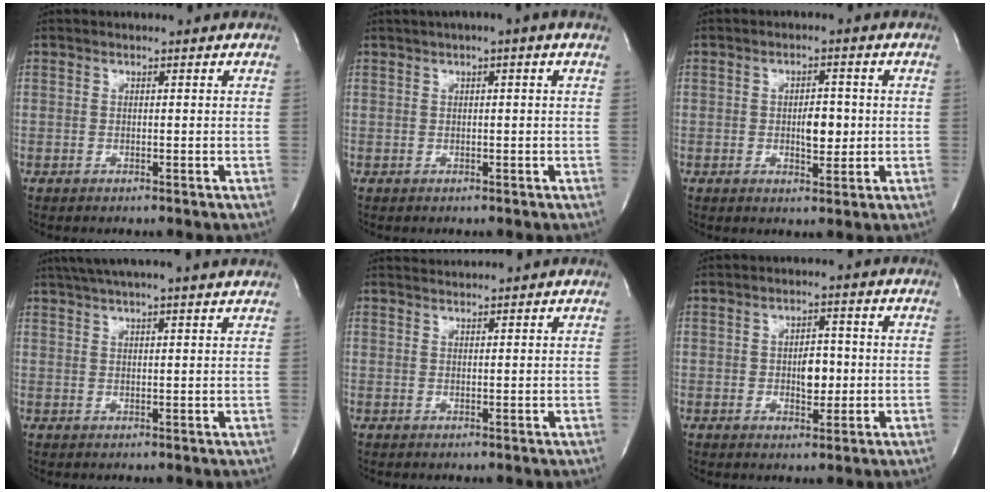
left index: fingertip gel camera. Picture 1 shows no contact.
{"total": 2.3, "force": [0.7, -0.1, 2.2], "torque": [-0.039, 0.008, 0.008]}
{"total": 4.2, "force": [-0.3, 2.0, 3.7], "torque": [-0.051, 0.001, 0.000]}
{"total": 11.4, "force": [9.7, -0.6, 5.8], "torque": [-0.101, 0.027, 0.123]}
{"total": 1.7, "force": [1.5, -0.7, -0.4], "torque": [-0.005, 0.001, 0.035]}
{"total": 4.3, "force": [-0.3, 2.3, 3.6], "torque": [-0.047, 0.003, 0.001]}